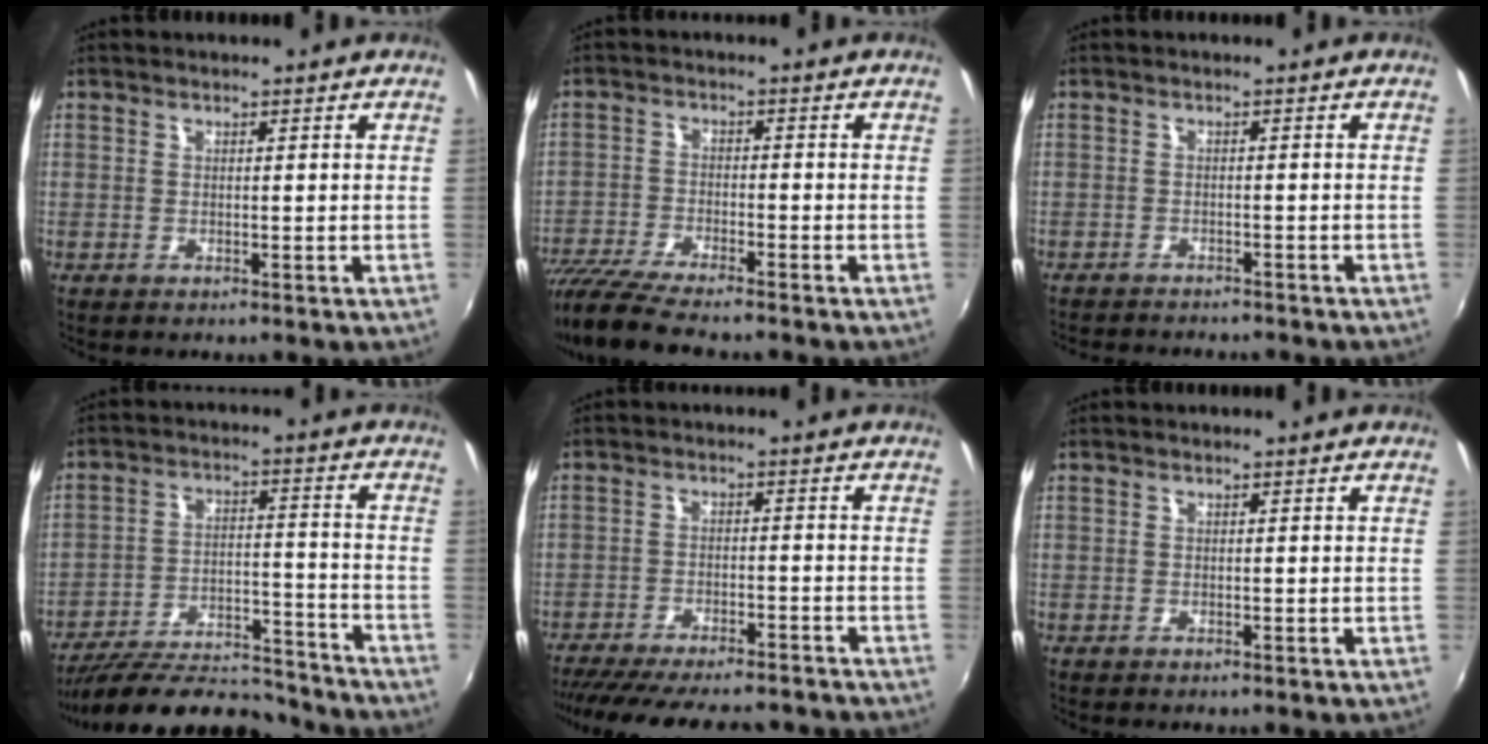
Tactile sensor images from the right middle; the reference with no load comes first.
{"total": 10.1, "force": [-8.9, 0.9, 4.6], "torque": [-0.113, -0.030, -0.164]}
{"total": 7.2, "force": [-6.6, 1.3, 2.4], "torque": [-0.059, -0.014, -0.096]}
{"total": 20.7, "force": [-18.6, 5.4, 7.4], "torque": [-0.141, 0.004, -0.263]}
{"total": 19.3, "force": [-16.6, 4.7, 8.6], "torque": [-0.173, -0.020, -0.234]}
{"total": 0.0}